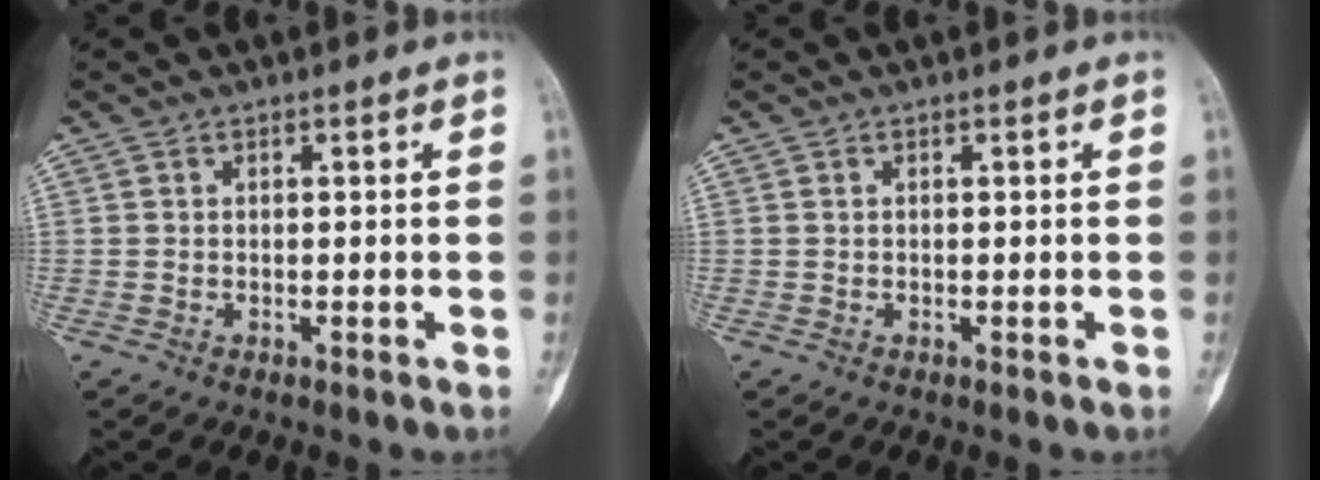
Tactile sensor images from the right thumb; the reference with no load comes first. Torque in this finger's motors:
{"motor_torque": [2.60, 2.32, 0.11, 0.00, 0.02]}